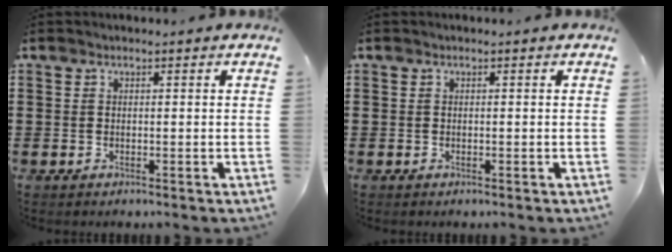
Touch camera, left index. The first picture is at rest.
{"total": 0.0}